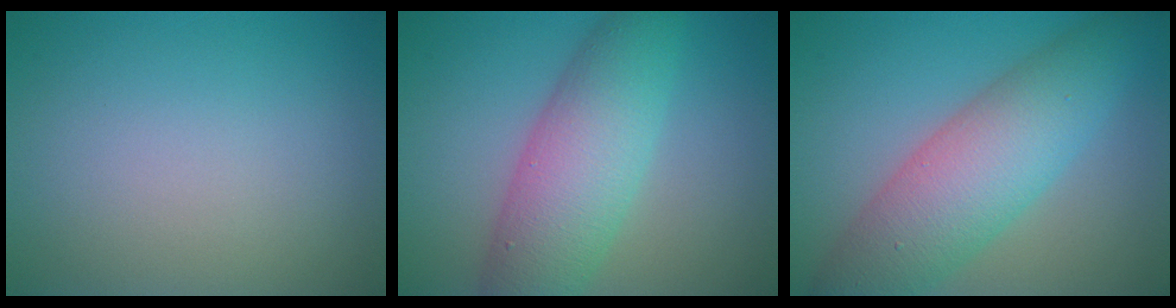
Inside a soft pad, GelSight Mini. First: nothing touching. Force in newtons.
{"total": 7.5, "press": 7.5, "slide": 0.1}
{"total": 8.0, "press": 8.0, "slide": 0.0}